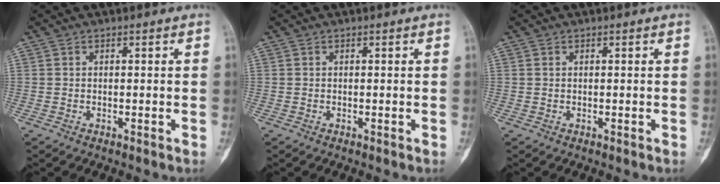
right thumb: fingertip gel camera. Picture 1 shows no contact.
{"total": 0.0}
{"total": 0.0}